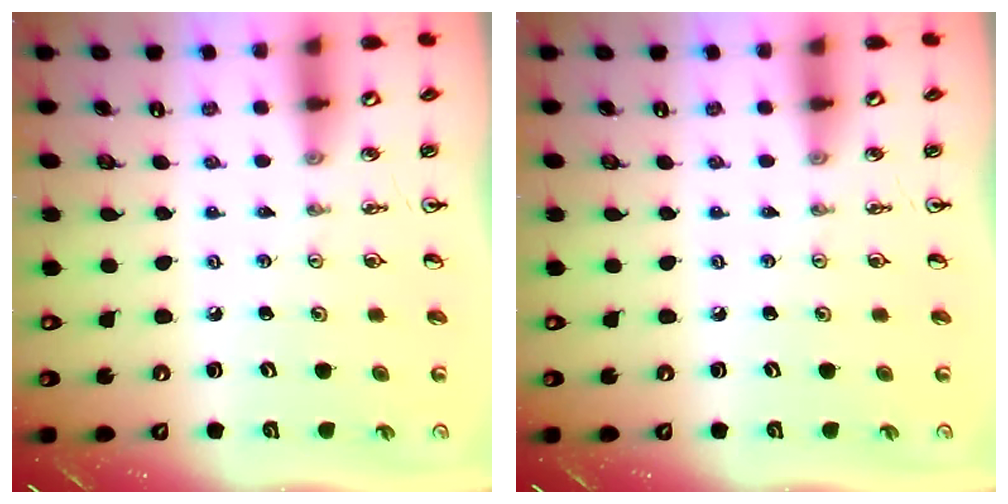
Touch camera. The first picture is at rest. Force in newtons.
{"total": 0.0}